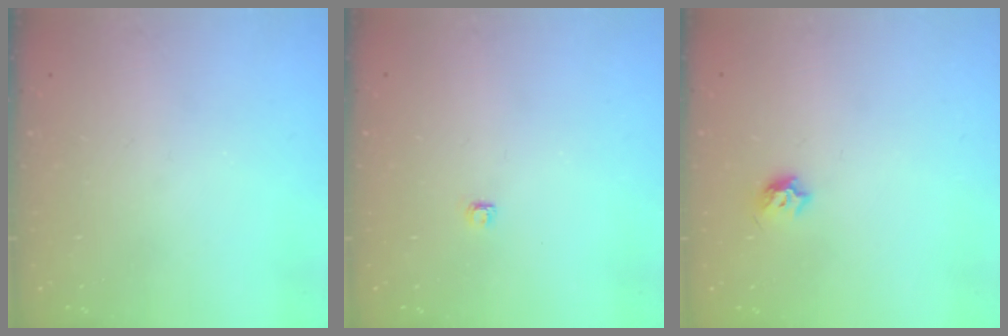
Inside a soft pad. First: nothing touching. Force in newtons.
{"total": 2.8, "press": 2.8, "slide": 0.4}
{"total": 5.2, "press": 5.1, "slide": 1.0}